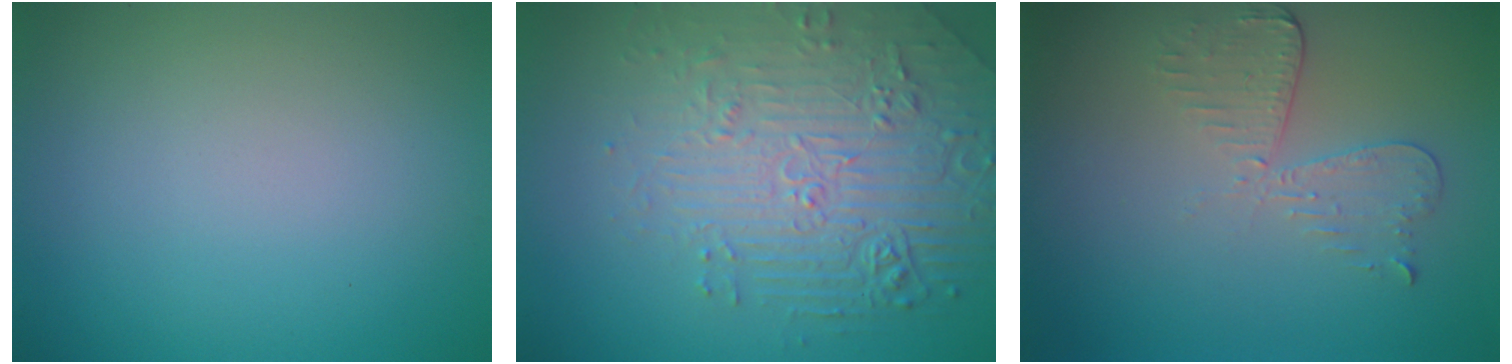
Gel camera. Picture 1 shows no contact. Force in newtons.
{"total": 4.9, "press": 4.5, "slide": 2.0}
{"total": 3.0, "press": 2.6, "slide": 1.5}